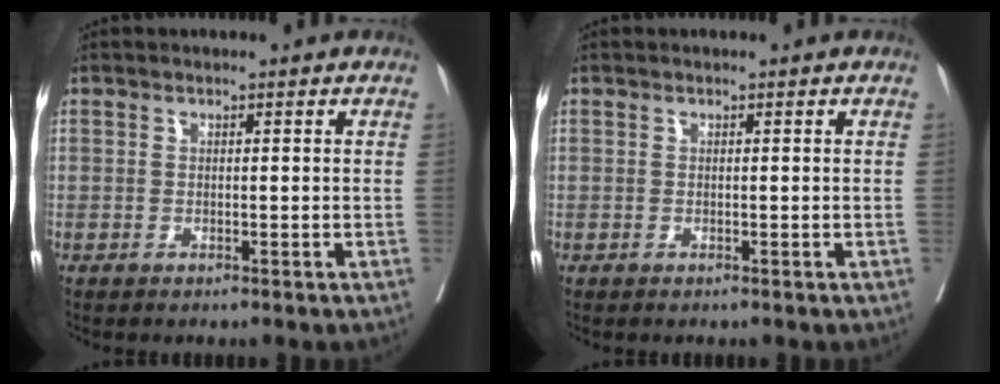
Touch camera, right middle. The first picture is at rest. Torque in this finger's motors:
{"motor_torque": [0.12, 0.01, 0.05, 0.01]}